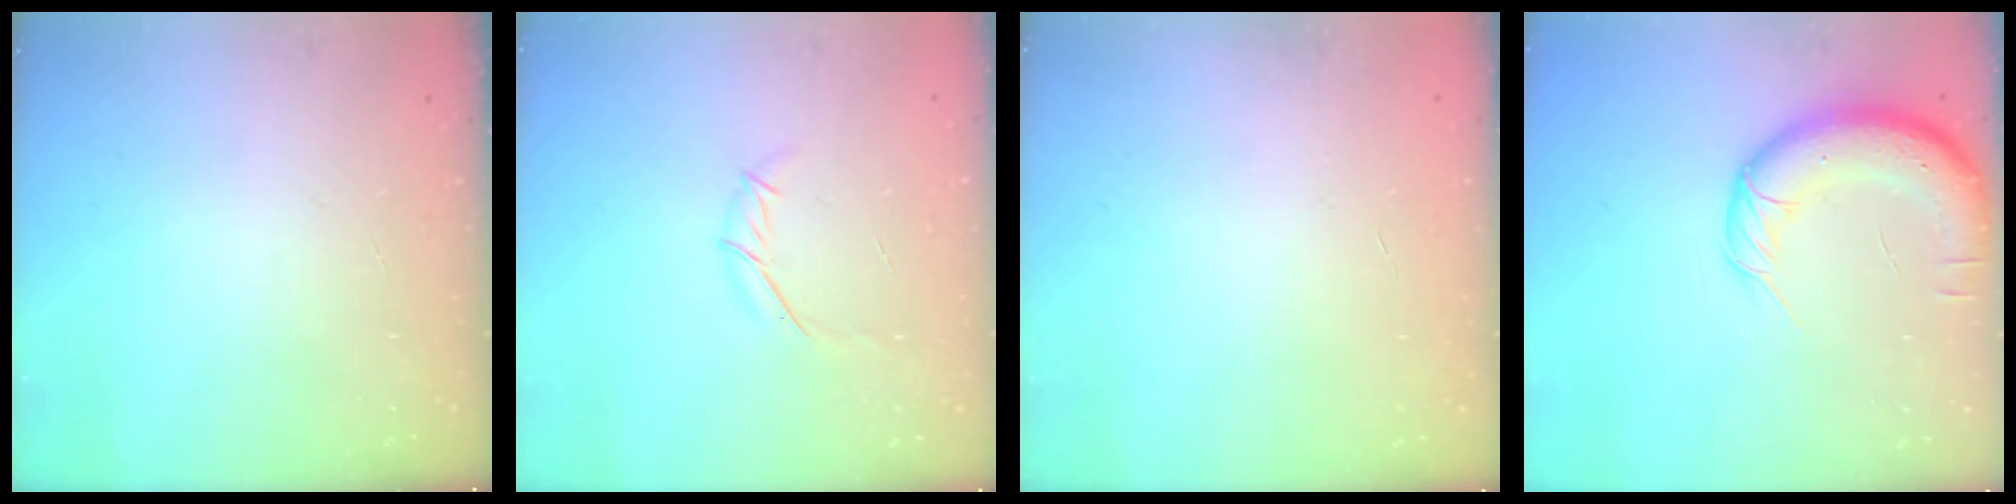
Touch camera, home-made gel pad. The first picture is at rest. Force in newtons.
{"total": 5.6, "press": 5.4, "slide": 1.3}
{"total": 0.5, "press": 0.5, "slide": 0.1}
{"total": 13.9, "press": 13.6, "slide": 2.9}